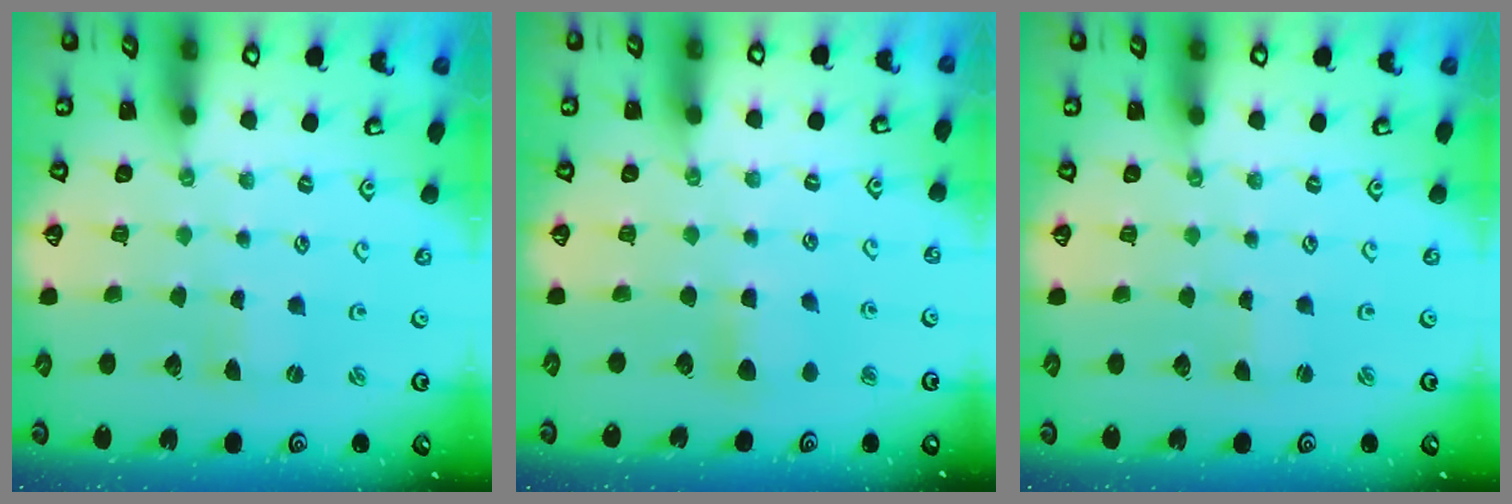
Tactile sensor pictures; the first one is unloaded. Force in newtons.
{"total": 5.5, "press": 5.5, "slide": 0.7}
{"total": 0.6, "press": 0.6, "slide": 0.0}